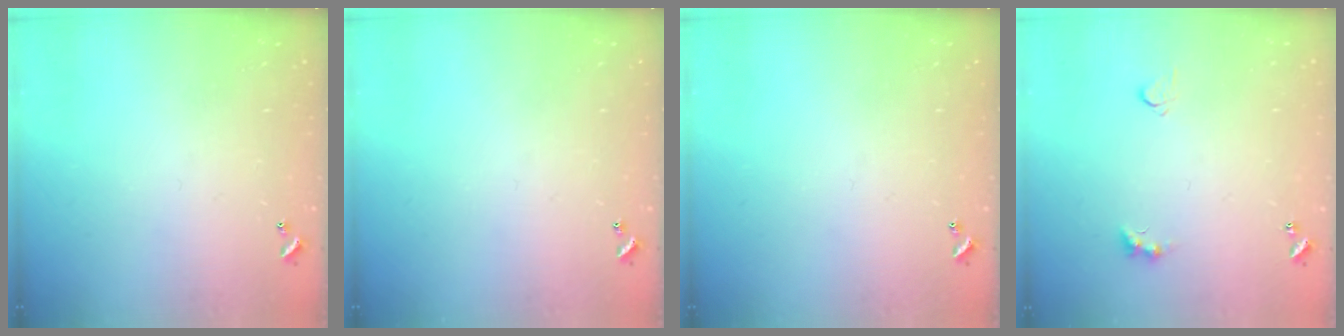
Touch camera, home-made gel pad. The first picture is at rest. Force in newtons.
{"total": 0.0}
{"total": 0.0}
{"total": 4.5, "press": 4.4, "slide": 0.8}